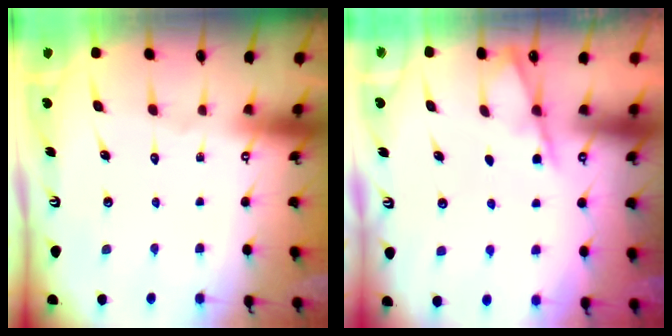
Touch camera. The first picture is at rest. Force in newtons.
{"total": 4.6, "press": 4.6, "slide": 0.5}